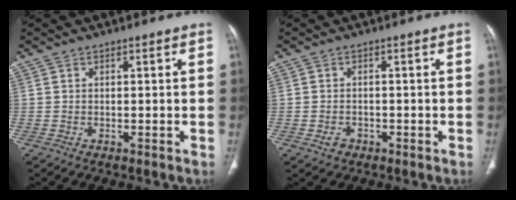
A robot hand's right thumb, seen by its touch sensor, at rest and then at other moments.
{"total": 2.2, "force": [-1.0, 1.7, 0.9], "torque": [-0.014, 0.009, -0.011]}